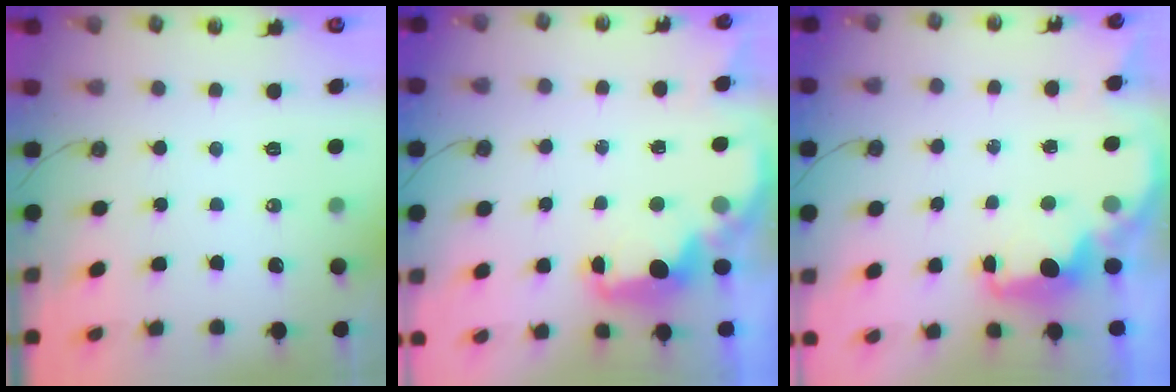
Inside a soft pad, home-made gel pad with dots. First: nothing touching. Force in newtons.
{"total": 2.3, "press": 2.2, "slide": 0.7}
{"total": 2.8, "press": 2.7, "slide": 0.9}